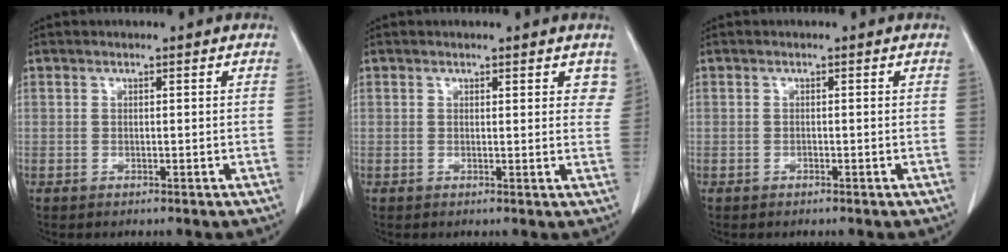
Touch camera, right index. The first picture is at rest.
{"total": 3.2, "force": [2.4, 1.3, 1.8], "torque": [-0.006, -0.003, 0.019]}
{"total": 0.0}